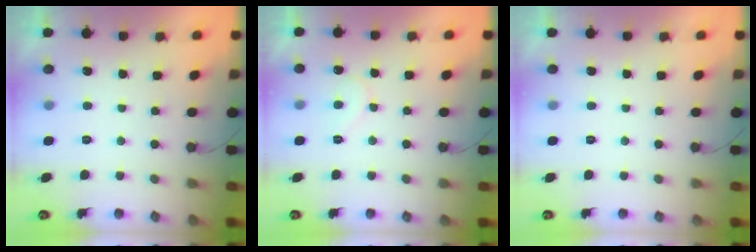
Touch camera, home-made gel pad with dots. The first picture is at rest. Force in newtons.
{"total": 7.2, "press": 7.2, "slide": 0.6}
{"total": 0.0}